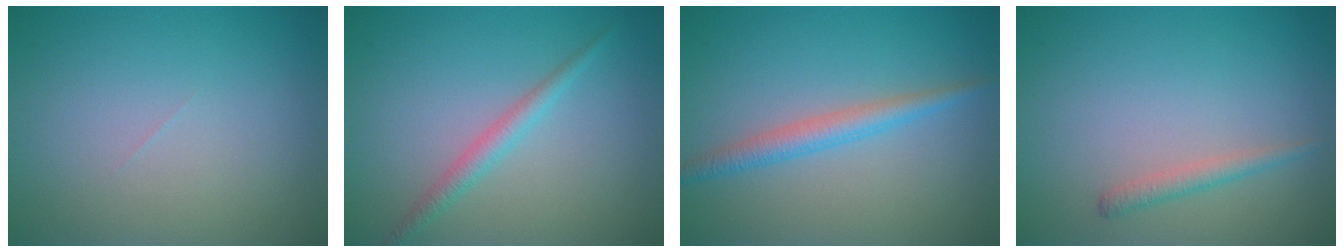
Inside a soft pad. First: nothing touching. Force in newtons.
{"total": 1.8, "press": 1.8, "slide": 0.0}
{"total": 2.4, "press": 2.4, "slide": 0.0}
{"total": 1.4, "press": 1.3, "slide": 0.1}